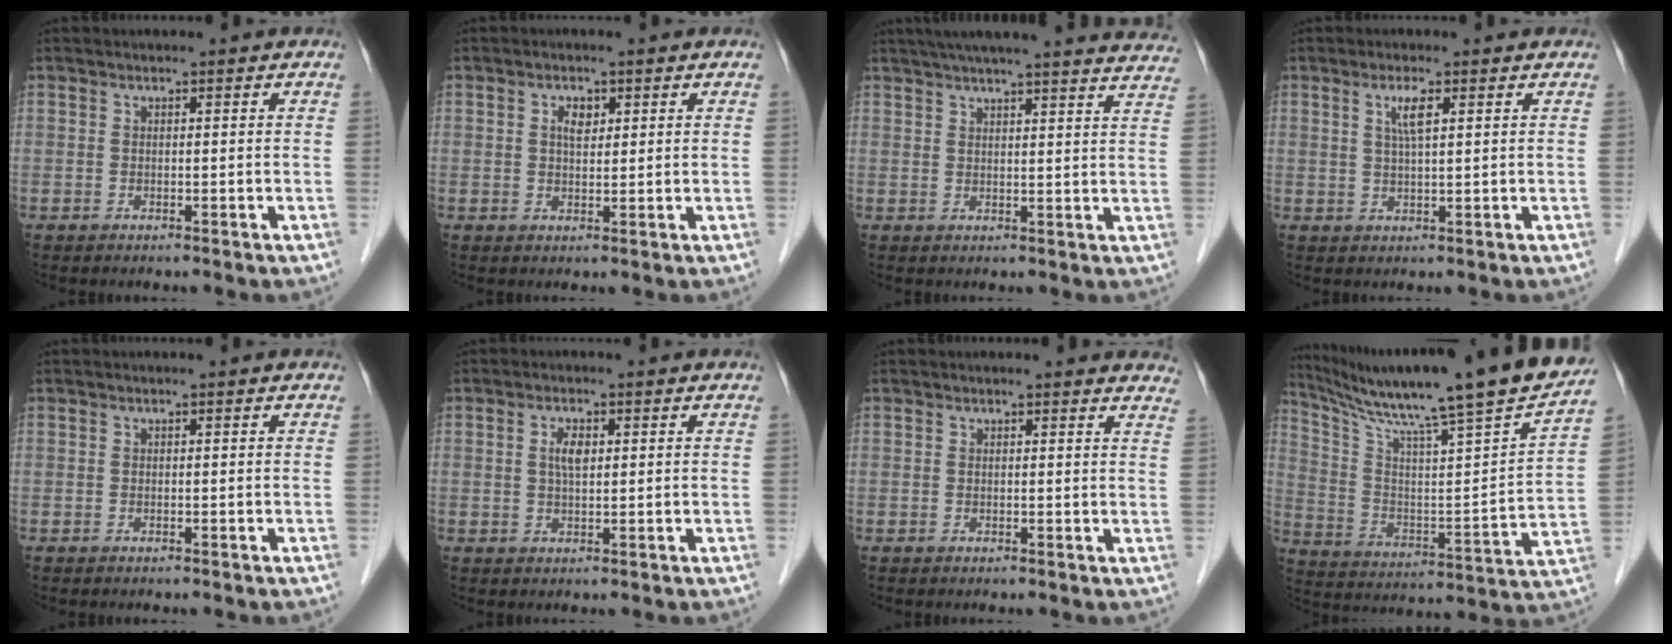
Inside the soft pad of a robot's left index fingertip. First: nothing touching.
{"total": 2.3, "force": [0.9, 1.3, 1.7], "torque": [-0.034, 0.004, 0.016]}
{"total": 26.5, "force": [24.0, 1.3, 11.0], "torque": [-0.169, -0.020, 0.287]}
{"total": 3.1, "force": [1.2, 0.2, 2.8], "torque": [-0.057, 0.002, 0.023]}
{"total": 0.0}
{"total": 2.6, "force": [0.6, 1.0, 2.3], "torque": [-0.048, 0.004, 0.013]}
{"total": 6.6, "force": [6.4, 1.1, 1.3], "torque": [0.012, -0.015, 0.037]}
{"total": 27.2, "force": [22.2, -0.2, 15.7], "torque": [-0.265, -0.042, 0.328]}